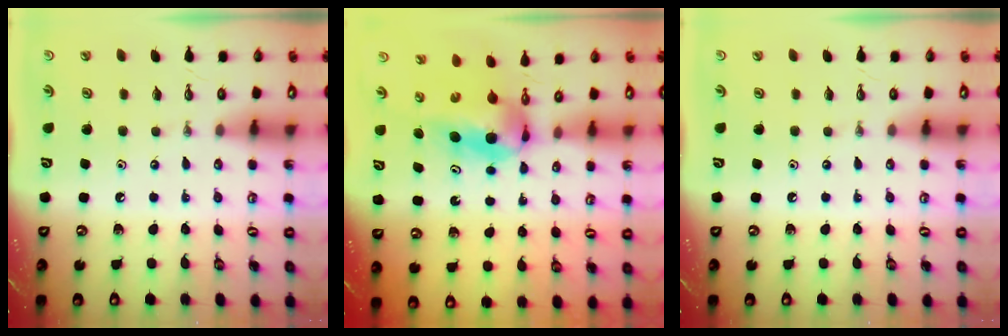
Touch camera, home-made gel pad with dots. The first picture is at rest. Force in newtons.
{"total": 5.4, "press": 5.2, "slide": 1.5}
{"total": 0.0}